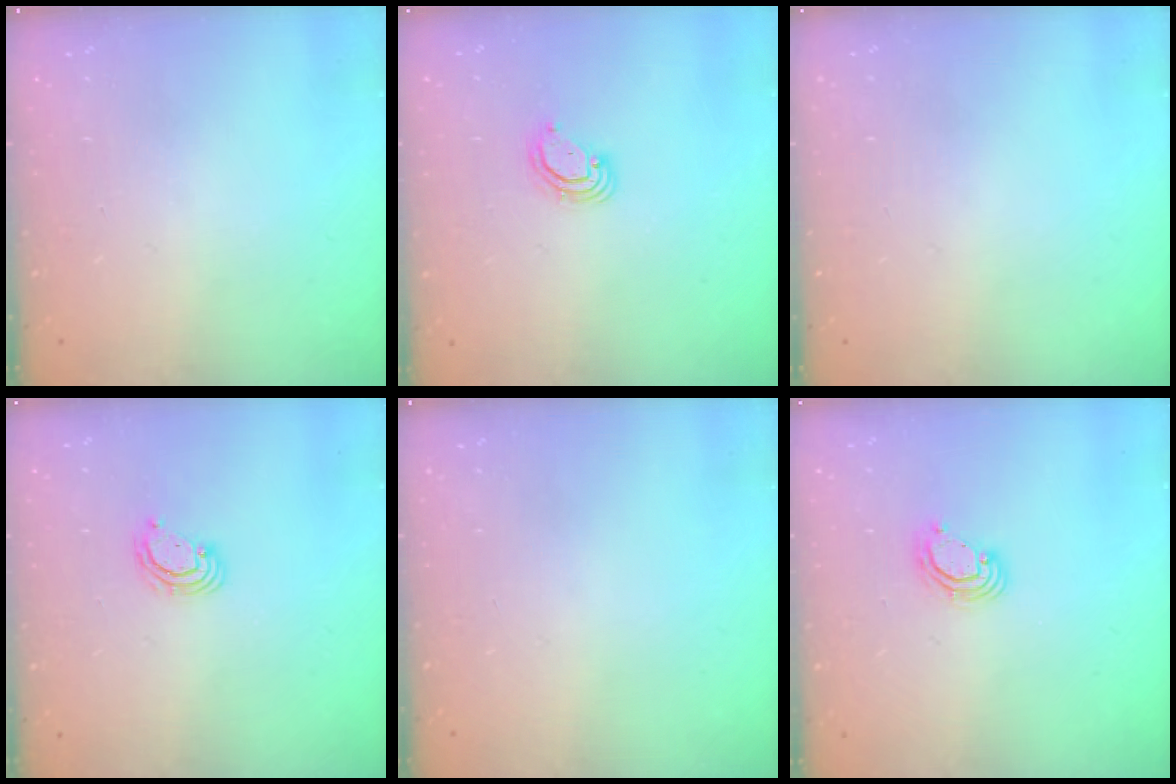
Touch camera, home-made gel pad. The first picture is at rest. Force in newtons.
{"total": 3.2, "press": 3.2, "slide": 0.2}
{"total": 0.0}
{"total": 2.8, "press": 2.8, "slide": 0.3}
{"total": 0.0}
{"total": 4.8, "press": 4.8, "slide": 0.3}